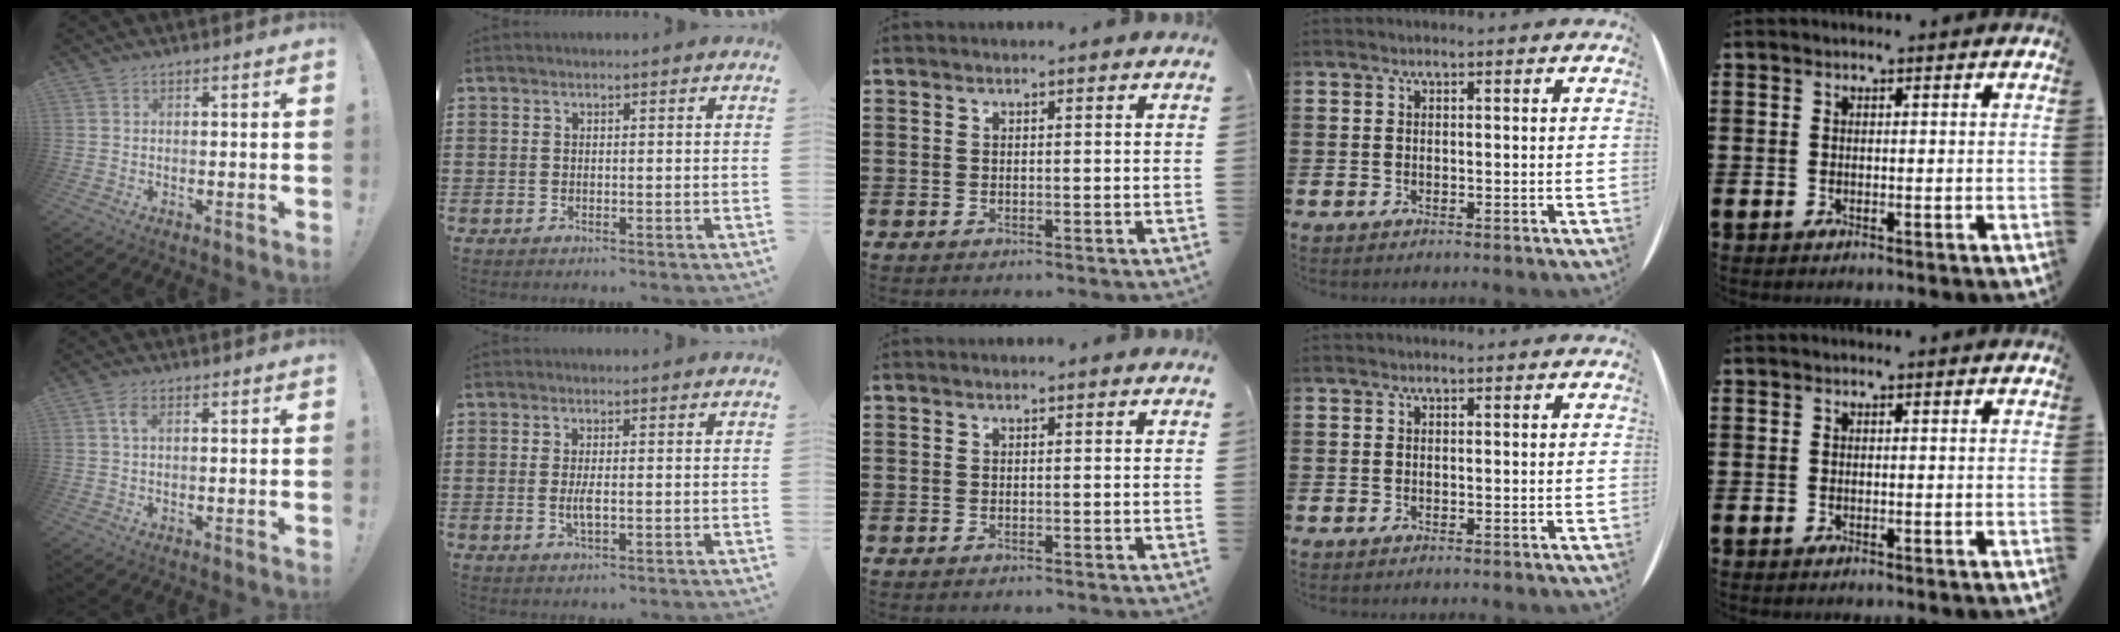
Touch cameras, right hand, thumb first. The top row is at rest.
{"thumb": {"total": 2.6, "force": [0.7, 1.4, 2.1], "torque": [-0.039, 0.005, 0.010]}, "index": {"total": 2.1, "force": [-0.3, 0.5, 2.0], "torque": [-0.043, -0.004, -0.009]}}